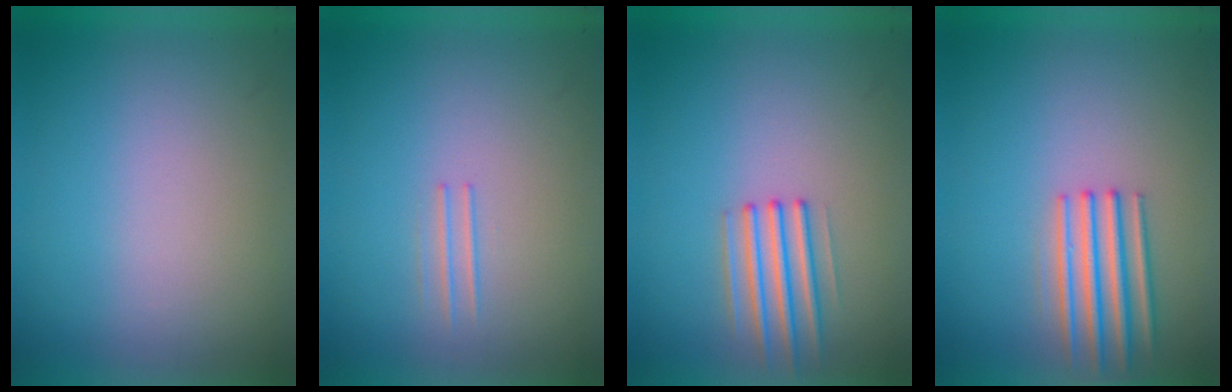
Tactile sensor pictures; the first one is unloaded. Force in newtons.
{"total": 1.1}
{"total": 2.1}
{"total": 3.5}